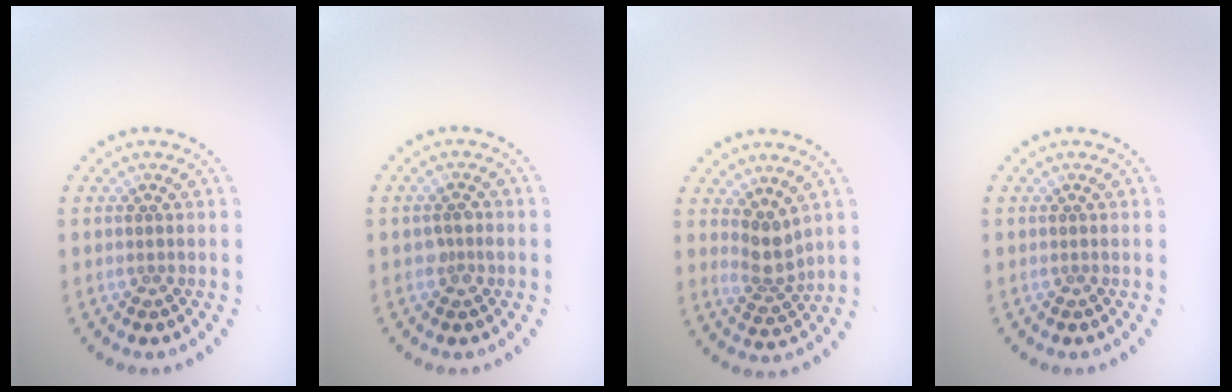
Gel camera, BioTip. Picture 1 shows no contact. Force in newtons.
{"total": 1.1, "press": 1.1, "slide": 0.2}
{"total": 2.7, "press": 2.1, "slide": 1.7}
{"total": 0.0}